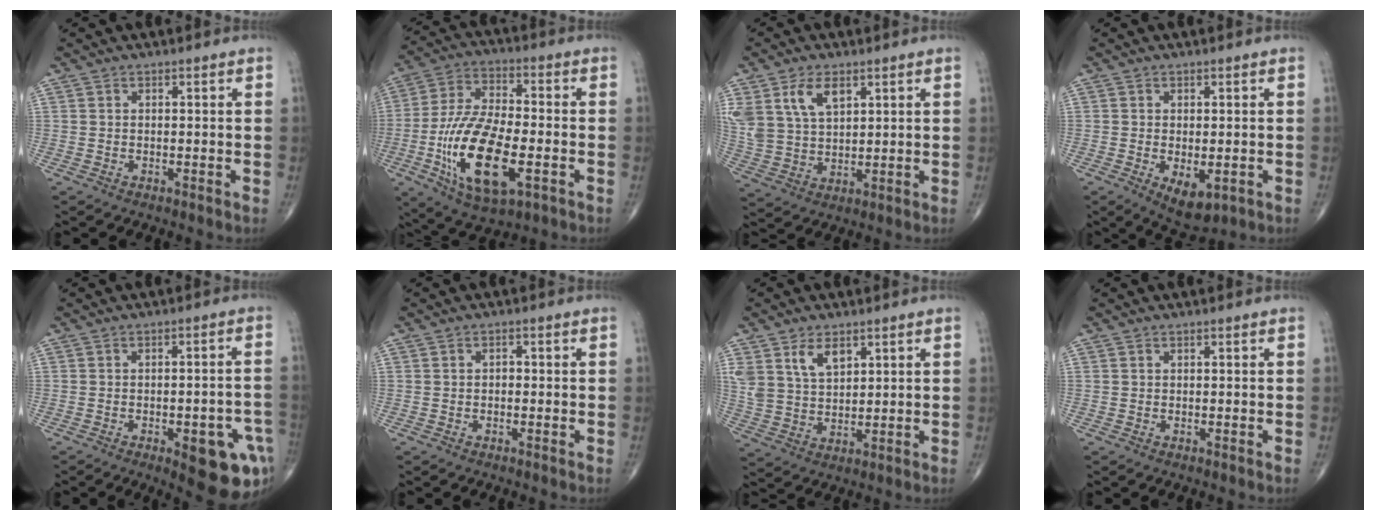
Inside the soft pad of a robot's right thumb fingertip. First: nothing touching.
{"total": 19.5, "force": [-5.6, 8.3, 16.7], "torque": [-0.324, 0.010, -0.092]}
{"total": 10.3, "force": [5.0, 6.0, 6.7], "torque": [-0.128, -0.014, 0.109]}
{"total": 6.0, "force": [-1.7, 3.1, 4.9], "torque": [-0.072, -0.010, -0.015]}
{"total": 13.9, "force": [-5.7, 4.9, 11.6], "torque": [-0.095, 0.026, -0.055]}
{"total": 0.9, "force": [-0.2, 0.7, 0.6], "torque": [-0.004, 0.003, -0.006]}
{"total": 7.4, "force": [4.1, 4.3, 4.5], "torque": [-0.073, -0.018, 0.087]}
{"total": 0.0}